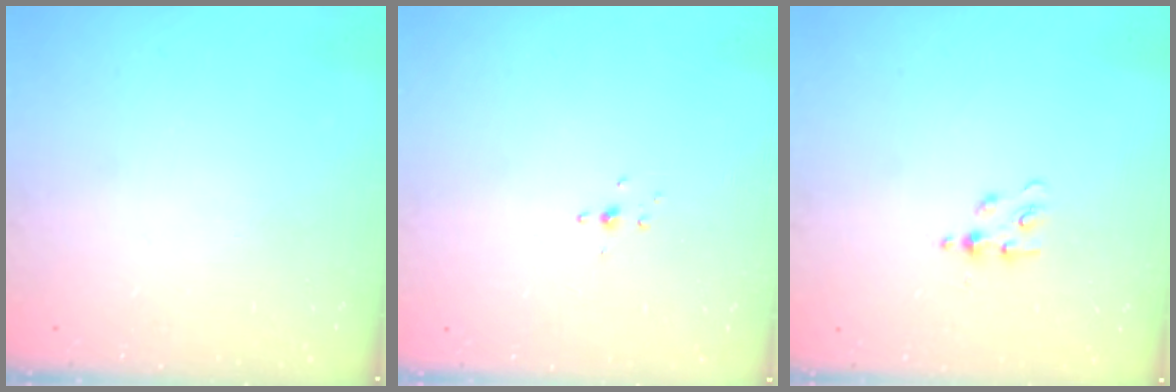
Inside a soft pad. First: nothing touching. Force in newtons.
{"total": 2.4, "press": 2.3, "slide": 0.8}
{"total": 4.0, "press": 4.0, "slide": 0.5}